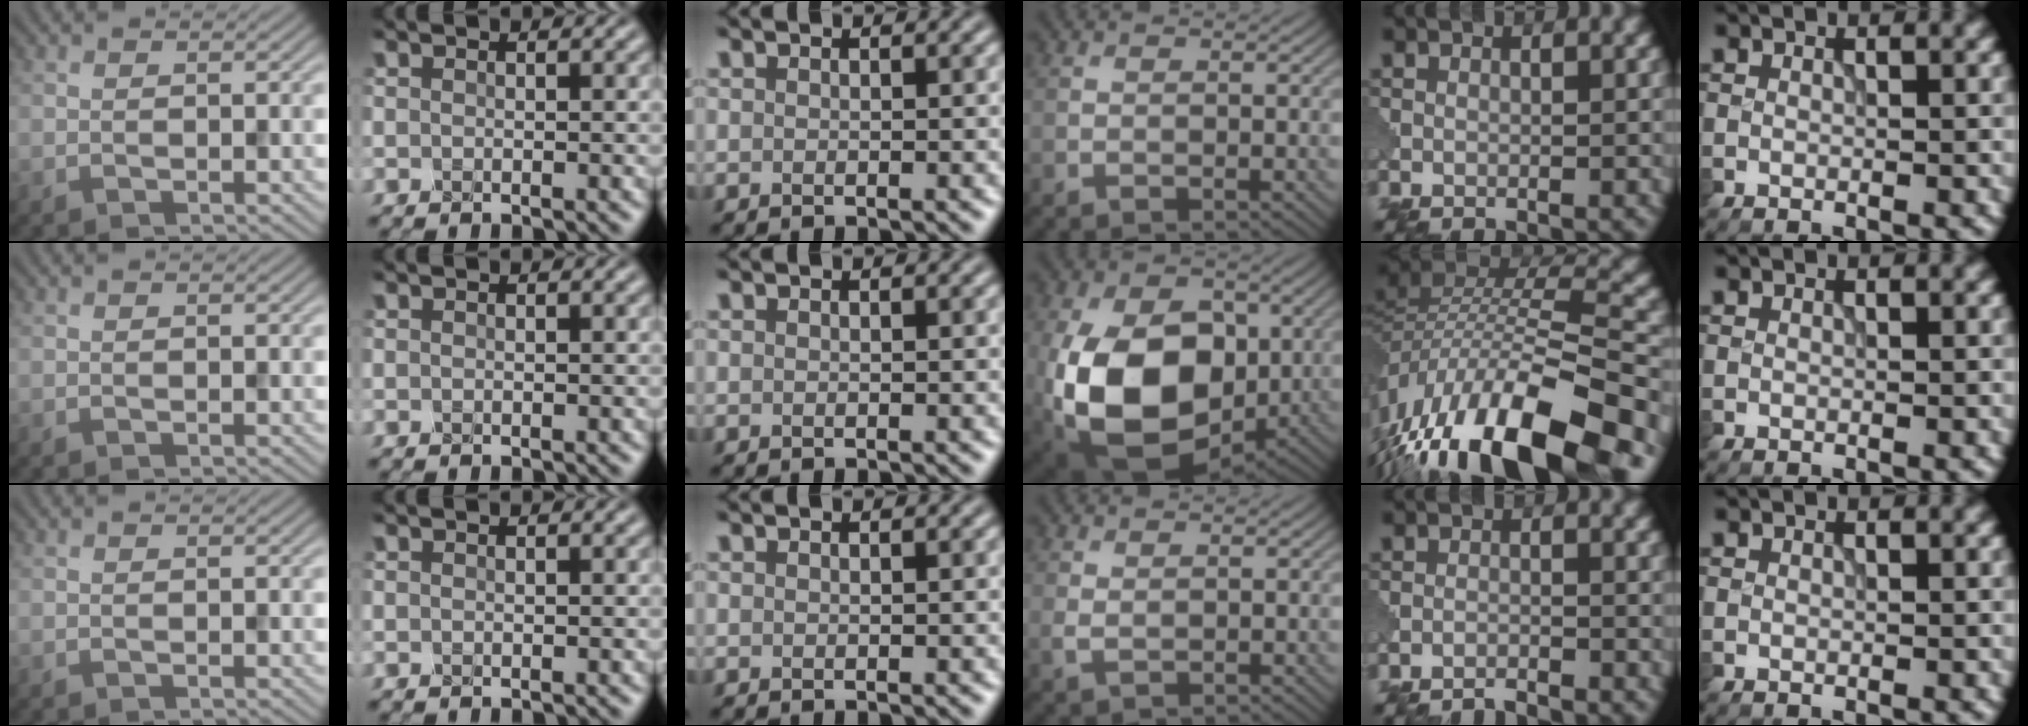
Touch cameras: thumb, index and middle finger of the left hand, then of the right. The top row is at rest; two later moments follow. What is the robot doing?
{"motion": "squeeze", "object": "foam earplug"}